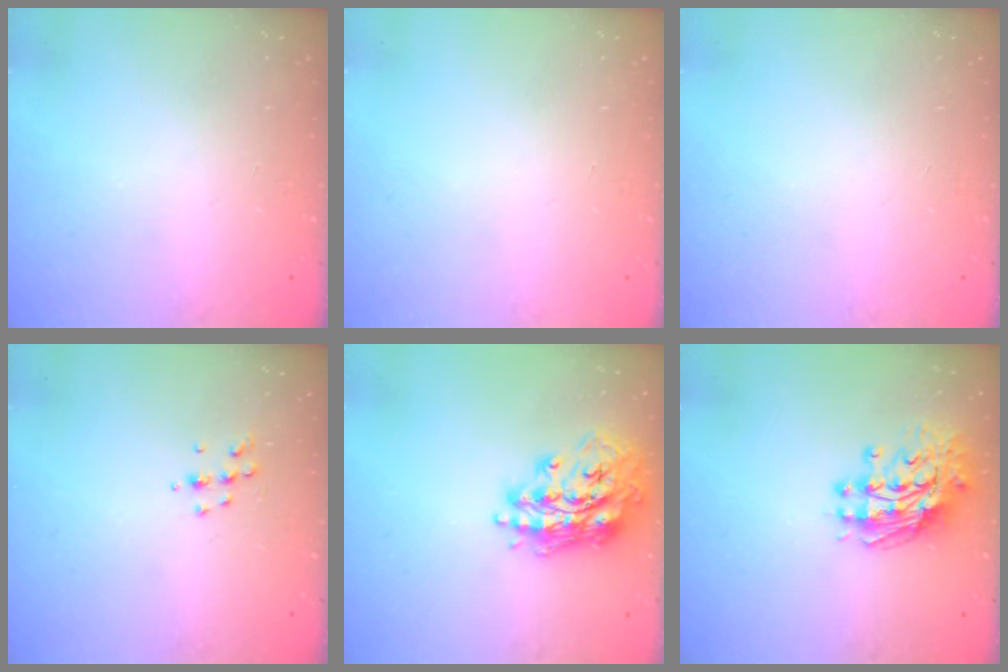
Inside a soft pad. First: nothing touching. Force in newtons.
{"total": 0.0}
{"total": 0.0}
{"total": 4.7, "press": 4.6, "slide": 0.8}
{"total": 17.4, "press": 17.4, "slide": 1.4}
{"total": 11.5, "press": 11.4, "slide": 1.2}